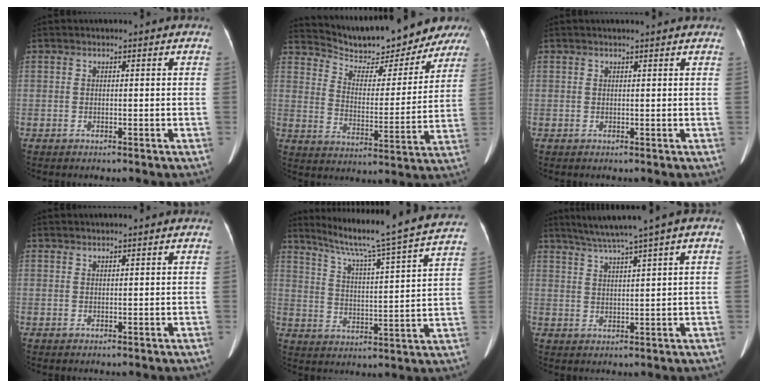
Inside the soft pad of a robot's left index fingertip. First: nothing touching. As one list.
[{"total": 17.5, "force": [16.3, 3.8, 5.1], "torque": [-0.079, -0.007, 0.226]}, {"total": 4.1, "force": [3.7, 0.1, 1.7], "torque": [-0.021, 0.019, 0.039]}, {"total": 1.8, "force": [1.7, -0.1, 0.6], "torque": [-0.007, 0.021, 0.029]}, {"total": 23.1, "force": [20.3, -1.7, 10.9], "torque": [-0.183, -0.037, 0.275]}, {"total": 7.8, "force": [5.3, -1.1, 5.5], "torque": [-0.089, 0.024, 0.089]}]